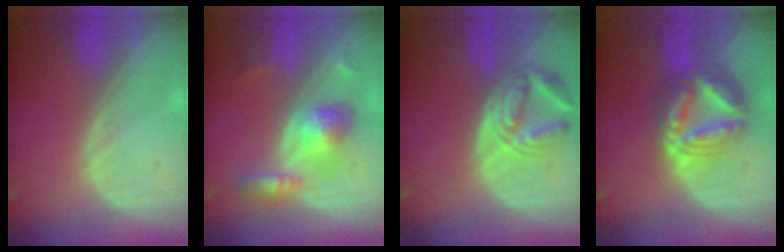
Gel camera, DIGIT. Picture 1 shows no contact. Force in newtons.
{"total": 5.9, "press": 5.9, "slide": 0.1}
{"total": 6.7, "press": 6.4, "slide": 2.1}
{"total": 9.1, "press": 9.1, "slide": 0.9}